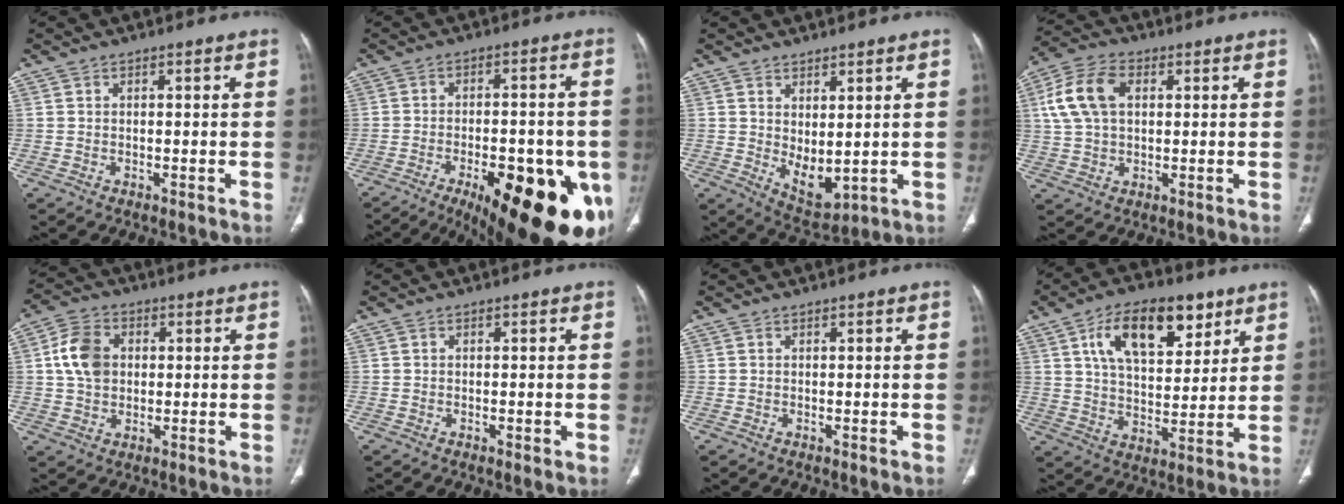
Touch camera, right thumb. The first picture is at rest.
{"total": 26.6, "force": [-10.8, 10.4, 22.0], "torque": [-0.236, 0.009, -0.137]}
{"total": 6.7, "force": [0.8, 3.5, 5.6], "torque": [-0.077, -0.021, 0.036]}
{"total": 10.6, "force": [2.6, 6.8, 7.7], "torque": [-0.155, 0.018, 0.046]}
{"total": 7.9, "force": [1.3, 5.8, 5.2], "torque": [-0.091, 0.006, 0.023]}
{"total": 0.9, "force": [-0.2, 0.3, 0.8], "torque": [-0.010, -0.002, -0.002]}
{"total": 0.0}
{"total": 16.5, "force": [8.0, 8.6, 11.6], "torque": [-0.148, -0.026, 0.138]}